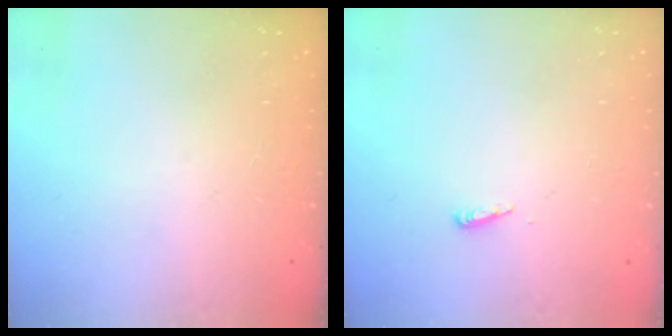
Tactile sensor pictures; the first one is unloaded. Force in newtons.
{"total": 3.8, "press": 3.7, "slide": 0.6}